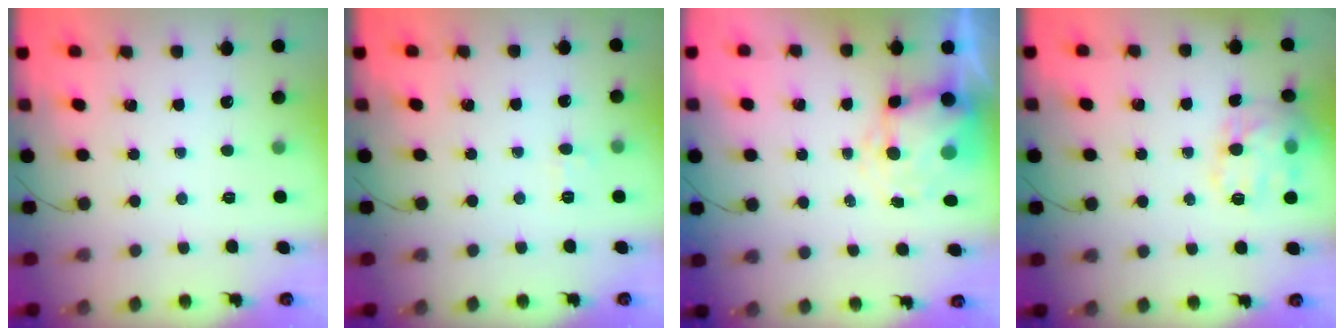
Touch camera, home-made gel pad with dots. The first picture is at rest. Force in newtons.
{"total": 4.8, "press": 4.6, "slide": 1.3}
{"total": 5.8, "press": 5.7, "slide": 1.2}
{"total": 15.4, "press": 15.4, "slide": 0.9}